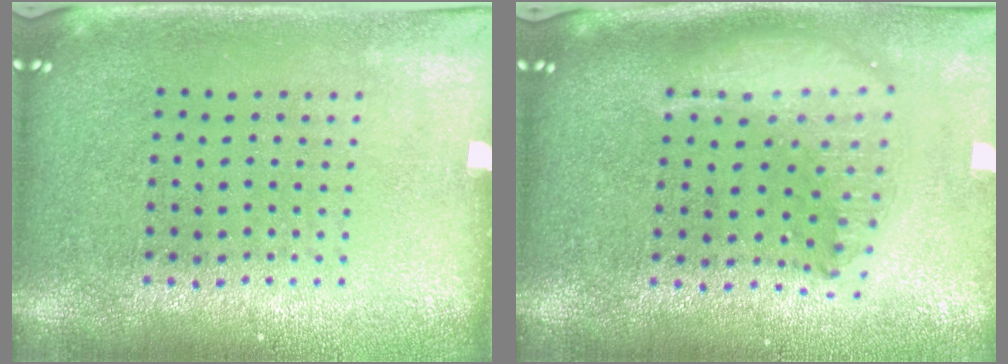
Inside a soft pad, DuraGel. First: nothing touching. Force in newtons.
{"total": 2.1, "press": 1.6, "slide": 1.3}